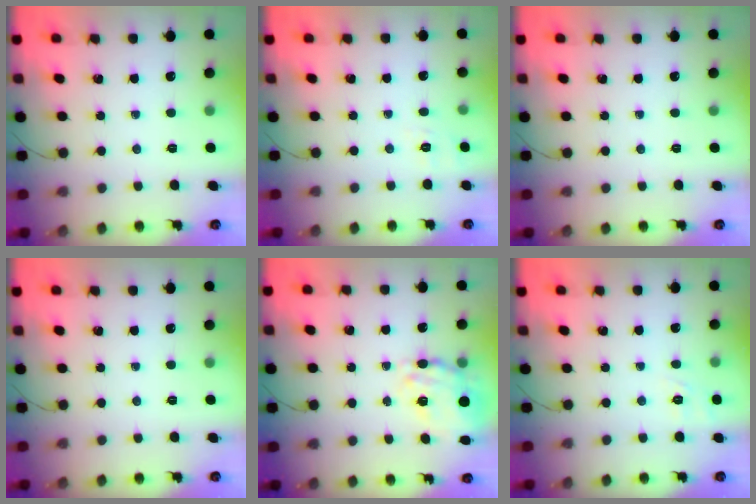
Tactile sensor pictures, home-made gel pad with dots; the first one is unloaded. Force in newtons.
{"total": 2.9, "press": 2.2, "slide": 1.9}
{"total": 0.0}
{"total": 0.0}
{"total": 10.8, "press": 10.1, "slide": 3.9}
{"total": 2.0, "press": 0.9, "slide": 1.8}